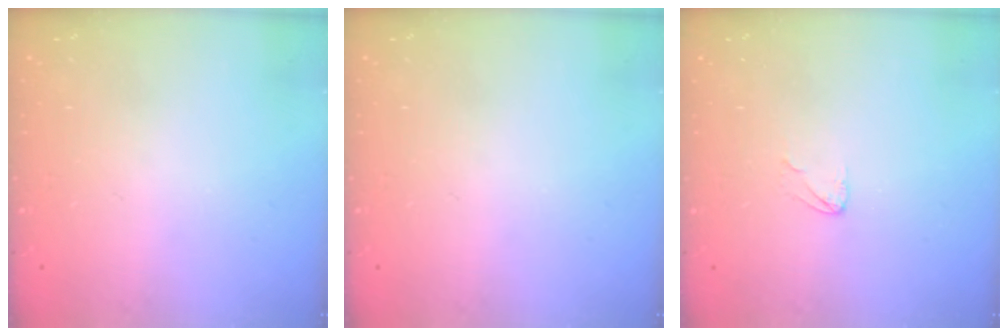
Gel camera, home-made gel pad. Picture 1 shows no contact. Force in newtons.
{"total": 0.0}
{"total": 3.1, "press": 3.1, "slide": 0.2}